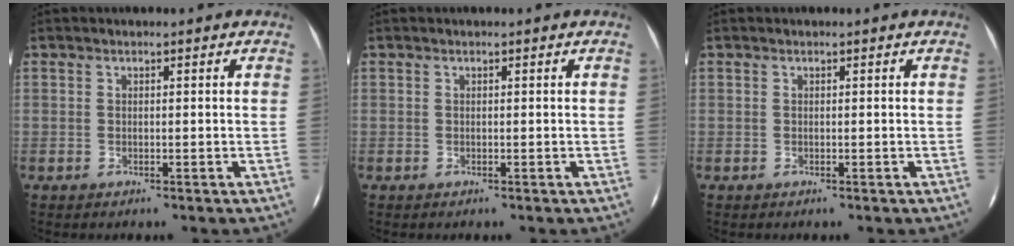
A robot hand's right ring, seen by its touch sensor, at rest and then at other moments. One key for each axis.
{"total": 0.0}
{"total": 0.0}